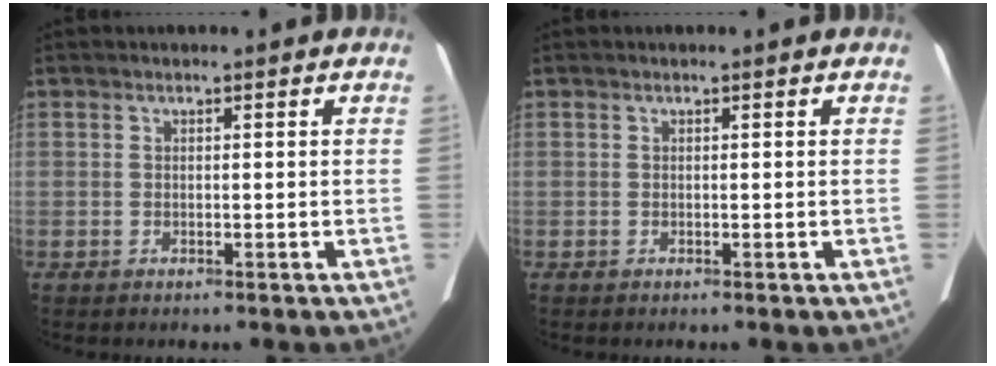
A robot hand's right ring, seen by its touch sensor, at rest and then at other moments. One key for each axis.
{"total": 0.0}